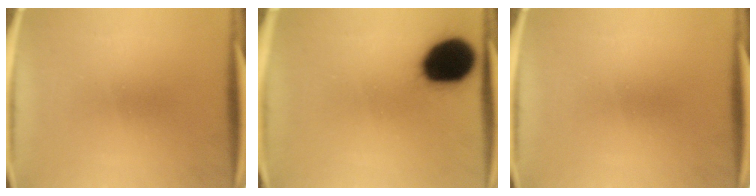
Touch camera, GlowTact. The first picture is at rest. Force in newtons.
{"total": 19.2}
{"total": 0.0}